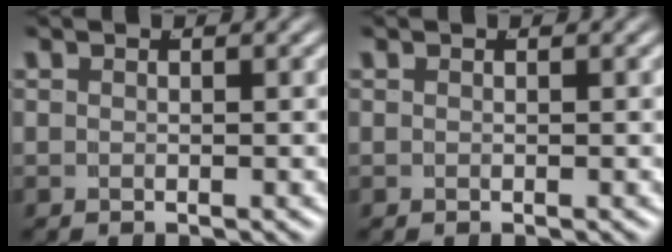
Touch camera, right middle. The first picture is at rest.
{"total": 0.0}